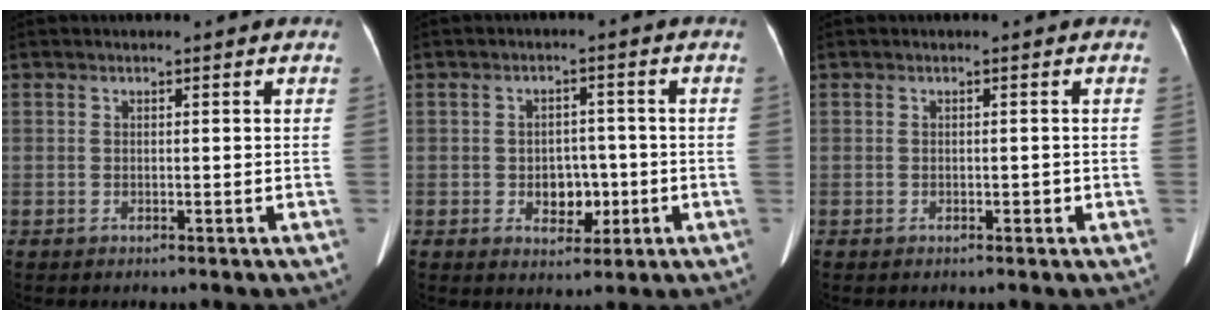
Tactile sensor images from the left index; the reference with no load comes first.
{"total": 4.8, "force": [-1.0, 3.4, 3.2], "torque": [-0.045, 0.009, -0.007]}
{"total": 0.5, "force": [-0.2, 0.4, 0.4], "torque": [-0.003, 0.002, -0.004]}